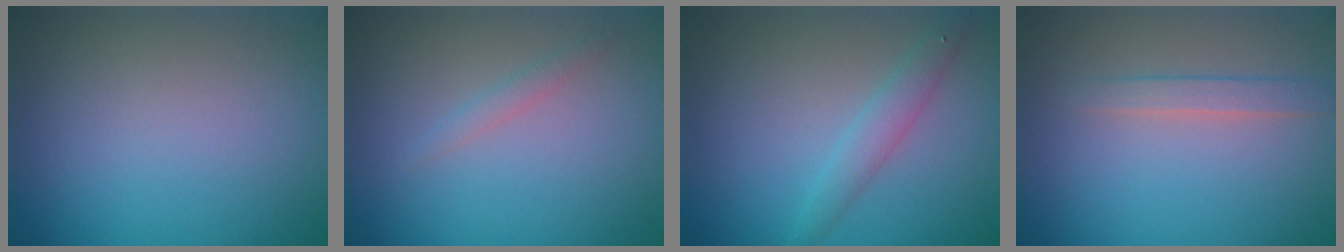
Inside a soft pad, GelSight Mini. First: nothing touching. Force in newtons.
{"total": 1.0, "press": 1.0, "slide": 0.0}
{"total": 1.9, "press": 1.9, "slide": 0.1}
{"total": 1.5, "press": 1.5, "slide": 0.1}